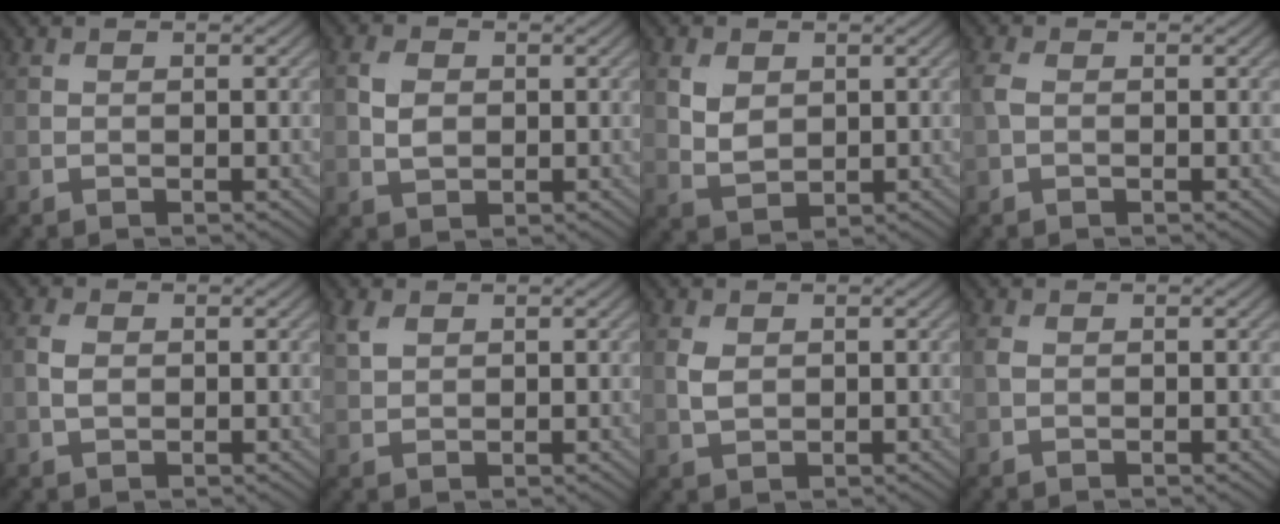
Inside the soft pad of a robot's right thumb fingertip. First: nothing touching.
{"total": 3.2, "force": [0.2, 2.4, 2.2], "torque": [-0.048, 0.000, 0.002]}
{"total": 3.7, "force": [1.3, 2.7, 2.3], "torque": [-0.055, -0.002, 0.028]}
{"total": 1.5, "force": [0.1, 1.0, 1.2], "torque": [-0.035, 0.005, -0.003]}
{"total": 2.2, "force": [0.1, 1.5, 1.6], "torque": [-0.041, 0.001, 0.000]}
{"total": 2.4, "force": [1.3, 1.5, 1.4], "torque": [-0.038, 0.003, 0.027]}
{"total": 2.3, "force": [0.4, 1.6, 1.6], "torque": [-0.043, -0.001, 0.011]}
{"total": 0.8, "force": [0.0, 0.5, 0.6], "torque": [-0.017, 0.003, 0.000]}